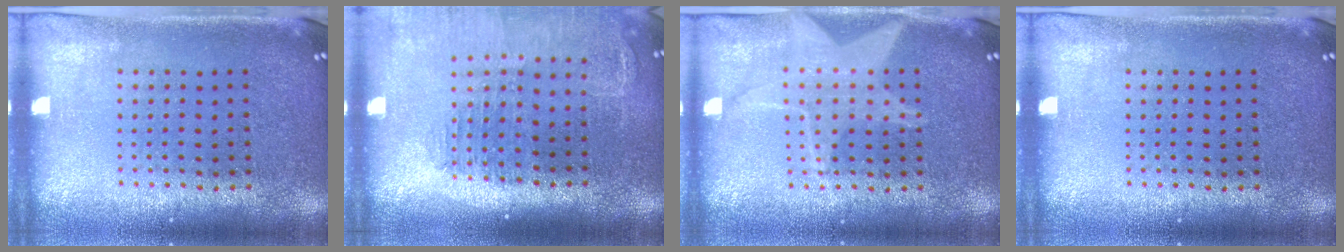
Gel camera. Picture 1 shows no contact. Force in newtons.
{"total": 1.4, "press": 1.4, "slide": 0.2}
{"total": 2.7, "press": 2.7, "slide": 0.4}
{"total": 0.0}